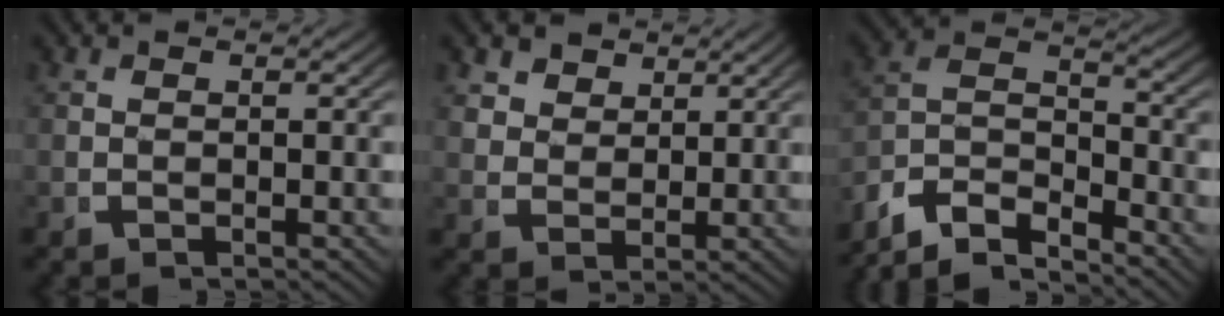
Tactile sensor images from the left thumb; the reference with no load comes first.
{"total": 3.7, "force": [2.7, 2.2, 1.3], "torque": [-0.018, -0.004, 0.052]}
{"total": 10.3, "force": [-5.4, 6.7, 5.6], "torque": [-0.116, -0.031, -0.092]}